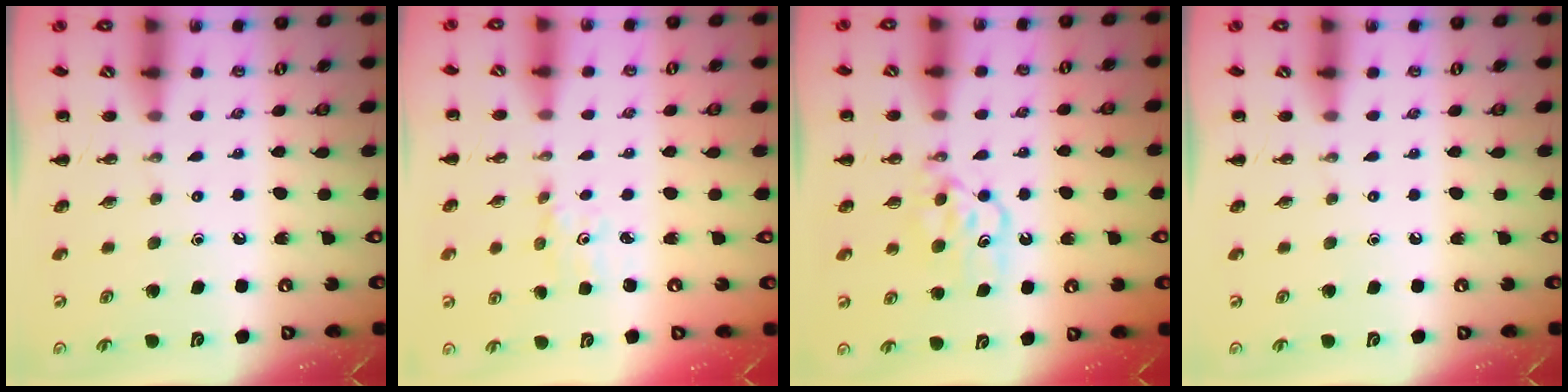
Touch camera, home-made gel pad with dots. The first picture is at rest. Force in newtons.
{"total": 1.2, "press": 1.1, "slide": 0.4}
{"total": 5.9, "press": 5.7, "slide": 1.4}
{"total": 0.0}